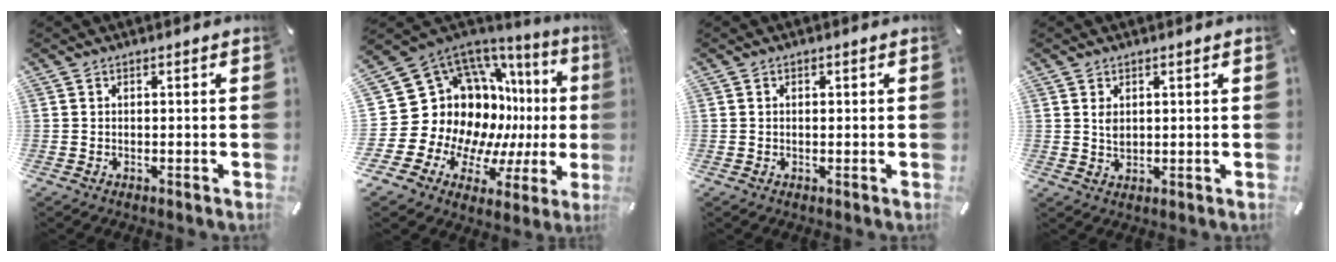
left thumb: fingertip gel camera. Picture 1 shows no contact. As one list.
[{"total": 18.5, "force": [3.2, 15.3, 9.9], "torque": [-0.132, -0.103, 0.112]}, {"total": 0.8, "force": [0.1, 0.6, 0.5], "torque": [-0.012, 0.004, -0.001]}, {"total": 2.7, "force": [1.0, 1.8, 1.7], "torque": [-0.046, 0.000, 0.015]}]